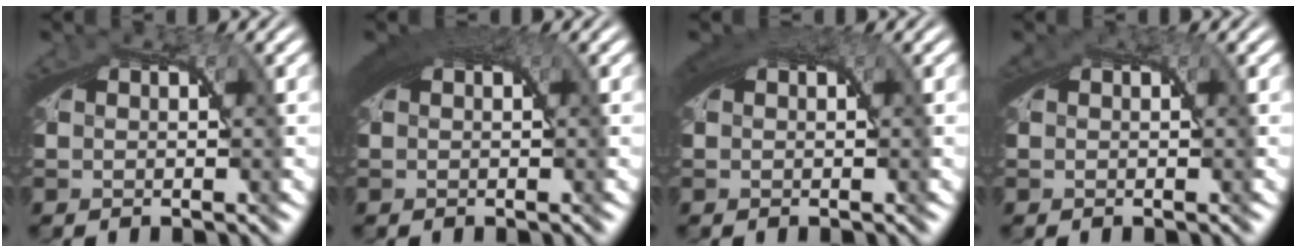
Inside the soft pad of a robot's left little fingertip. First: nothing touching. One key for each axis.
{"total": 3.9, "fx": 1.7, "fy": 1.4, "fz": 3.2, "tx": -0.045, "ty": 0.014, "tz": 0.022}
{"total": 2.8, "fx": 1.4, "fy": 1.0, "fz": 2.2, "tx": -0.034, "ty": 0.012, "tz": 0.018}
{"total": 0.8, "fx": 0.4, "fy": 0.5, "fz": 0.5, "tx": -0.006, "ty": 0.002, "tz": 0.005}